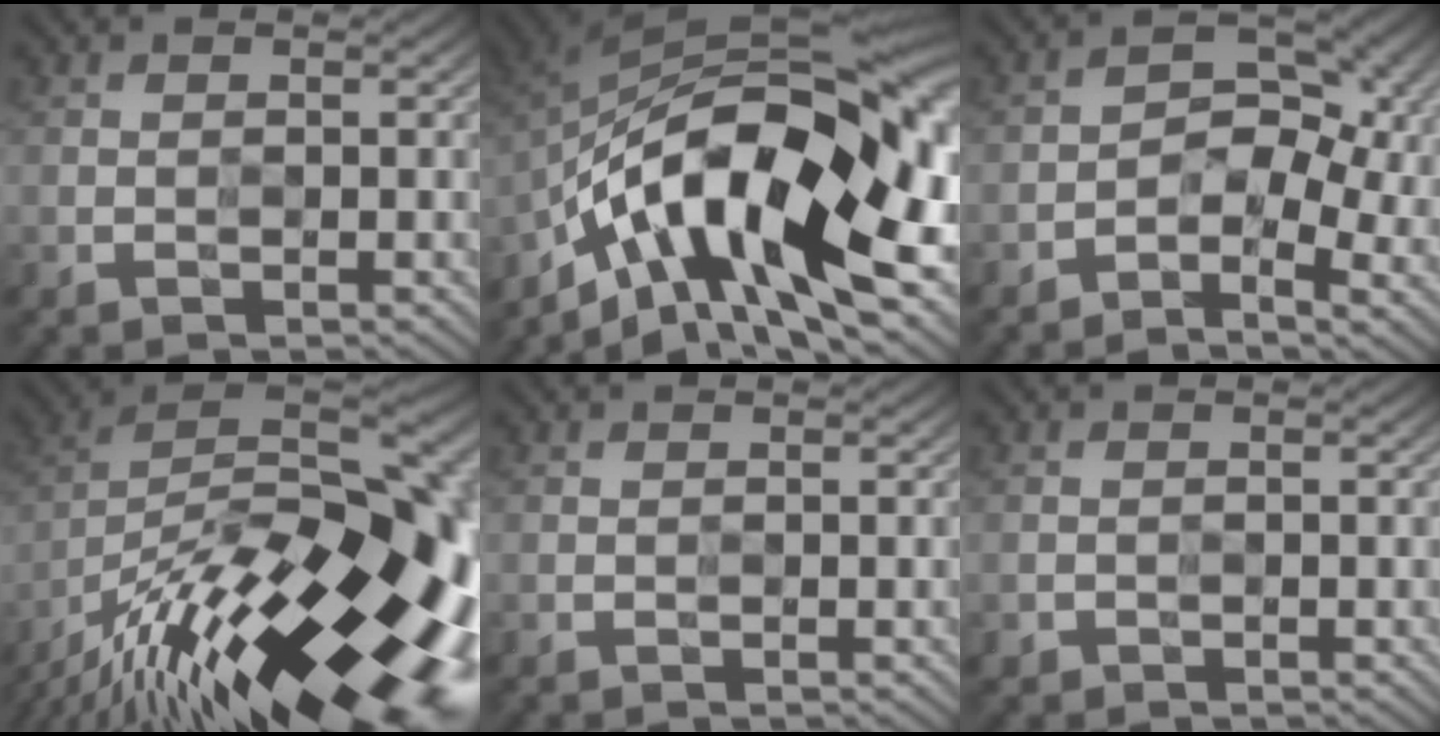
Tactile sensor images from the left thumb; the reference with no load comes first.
{"total": 17.7, "force": [-6.6, 7.3, 14.7], "torque": [-0.268, 0.001, -0.124]}
{"total": 5.8, "force": [-1.7, 3.5, 4.3], "torque": [-0.057, 0.001, -0.040]}
{"total": 20.1, "force": [-11.8, 6.5, 14.9], "torque": [-0.233, 0.008, -0.189]}
{"total": 0.0}
{"total": 0.7, "force": [-0.6, 0.3, -0.3], "torque": [0.003, -0.004, -0.012]}